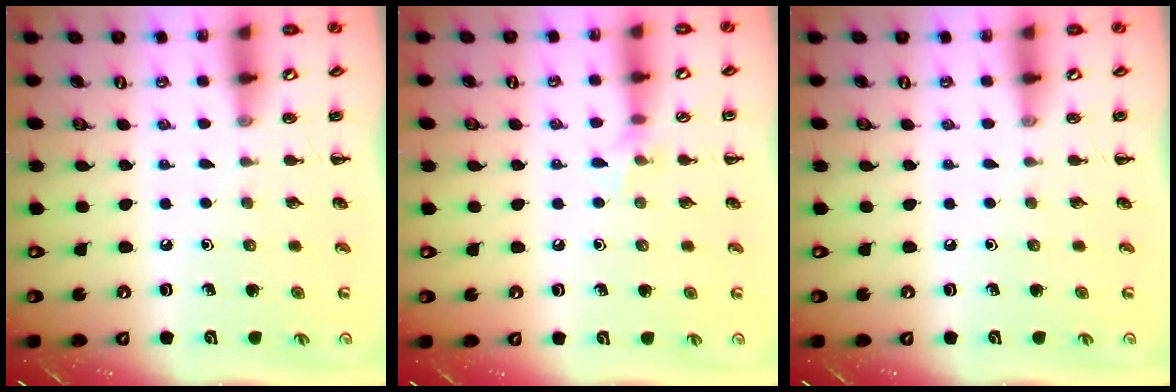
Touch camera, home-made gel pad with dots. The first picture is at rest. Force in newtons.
{"total": 5.6, "press": 5.3, "slide": 1.6}
{"total": 0.0}